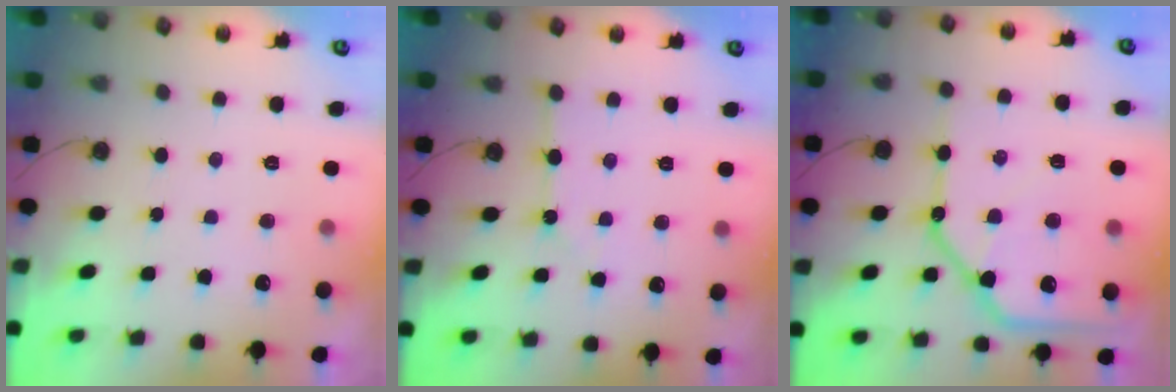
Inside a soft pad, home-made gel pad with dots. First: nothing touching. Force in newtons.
{"total": 2.7, "press": 2.7, "slide": 0.5}
{"total": 18.9, "press": 18.8, "slide": 2.0}